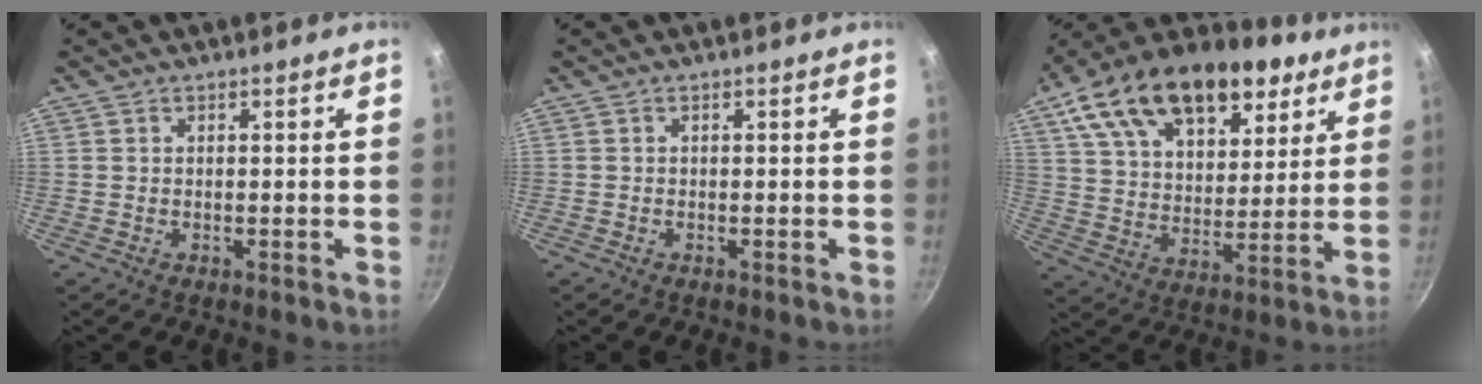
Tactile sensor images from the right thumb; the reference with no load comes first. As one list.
[{"total": 0.0}, {"total": 25.3, "force": [14.4, 13.8, 15.5], "torque": [-0.242, -0.019, 0.236]}]